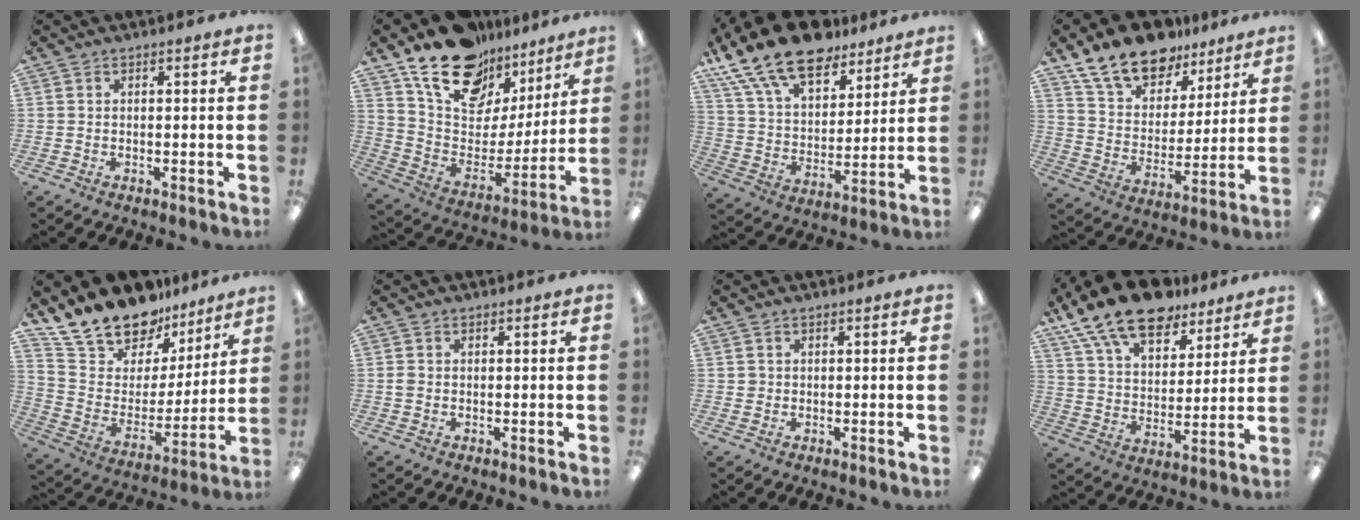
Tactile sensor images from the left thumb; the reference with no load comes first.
{"total": 19.7, "force": [14.0, 10.9, 8.4], "torque": [-0.151, -0.089, 0.256]}
{"total": 19.5, "force": [14.2, 9.2, 9.6], "torque": [-0.189, -0.079, 0.259]}
{"total": 16.2, "force": [12.4, 8.5, 6.1], "torque": [-0.121, -0.072, 0.230]}
{"total": 17.3, "force": [15.6, 7.2, 2.5], "torque": [-0.082, -0.131, 0.290]}
{"total": 1.1, "force": [0.0, 0.9, 0.6], "torque": [-0.010, 0.004, -0.001]}
{"total": 1.1, "force": [0.3, 1.1, 0.1], "torque": [-0.003, 0.005, 0.005]}
{"total": 17.6, "force": [13.1, 8.2, 8.5], "torque": [-0.169, -0.070, 0.236]}